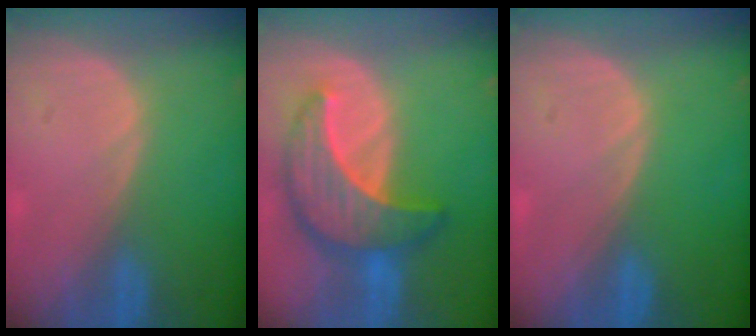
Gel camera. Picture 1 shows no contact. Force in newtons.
{"total": 9.9, "press": 9.8, "slide": 0.6}
{"total": 0.0}